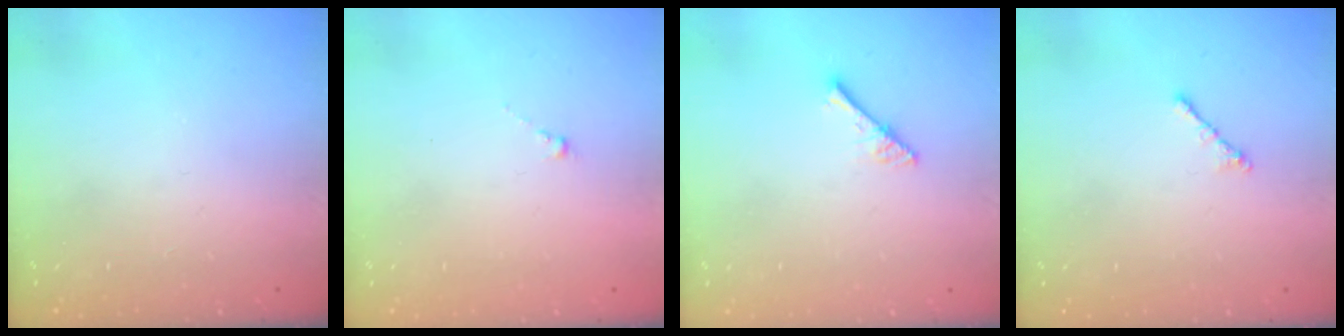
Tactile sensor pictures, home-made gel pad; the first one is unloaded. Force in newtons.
{"total": 0.0}
{"total": 2.9, "press": 2.9, "slide": 0.2}
{"total": 1.8, "press": 1.7, "slide": 0.6}